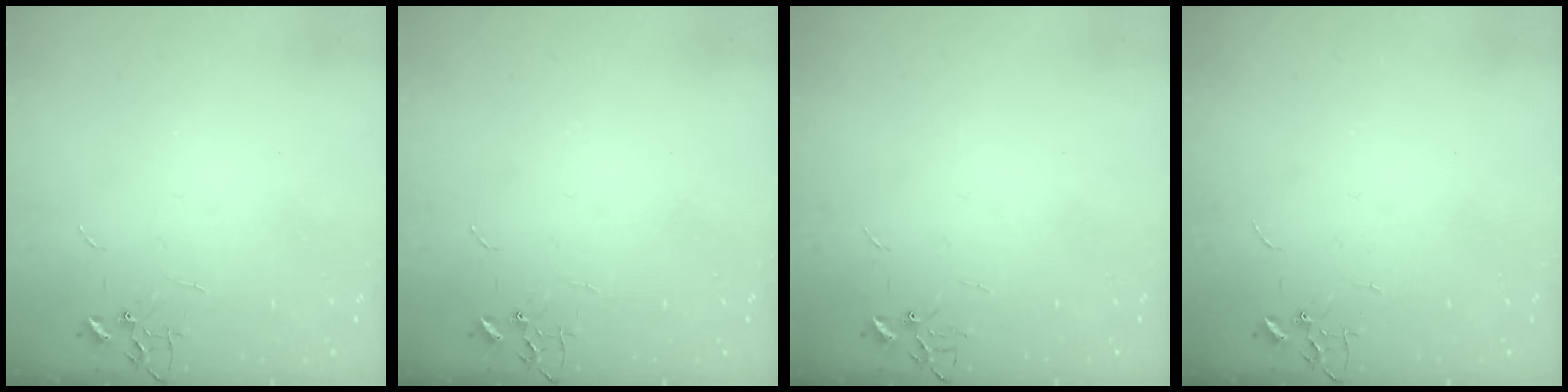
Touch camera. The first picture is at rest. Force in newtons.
{"total": 0.0}
{"total": 0.0}
{"total": 0.0}